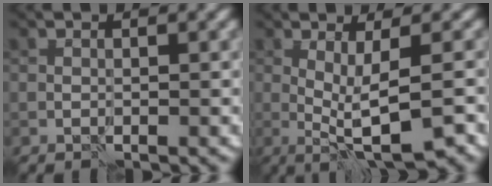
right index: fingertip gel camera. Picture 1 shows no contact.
{"total": 5.4, "force": [-0.8, 1.2, 5.1], "torque": [-0.087, -0.006, -0.009]}